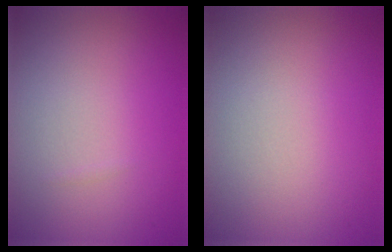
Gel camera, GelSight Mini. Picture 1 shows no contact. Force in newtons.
{"total": 0.0}